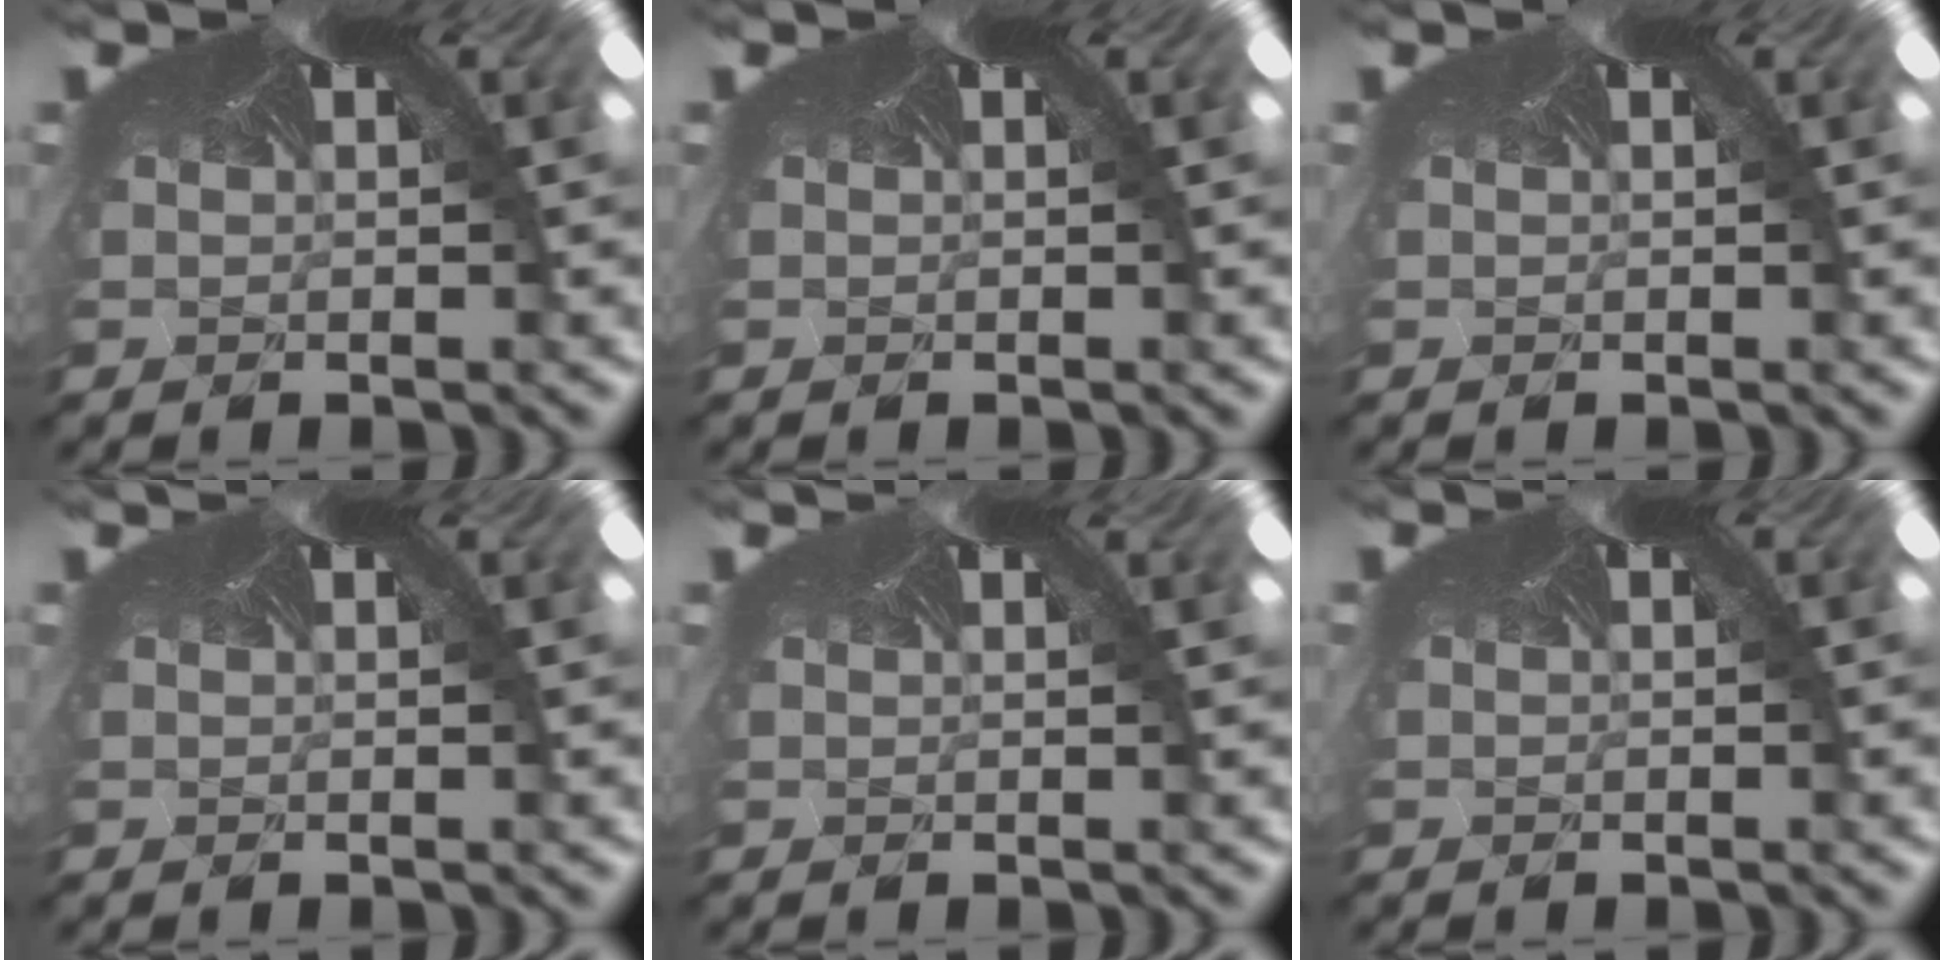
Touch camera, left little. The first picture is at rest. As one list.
[{"total": 0.0}, {"total": 0.0}, {"total": 0.8, "force": [0.0, -0.4, -0.7], "torque": [0.009, -0.001, -0.002]}, {"total": 1.1, "force": [0.0, -0.6, -1.0], "torque": [0.013, -0.002, -0.004]}, {"total": 0.0}]